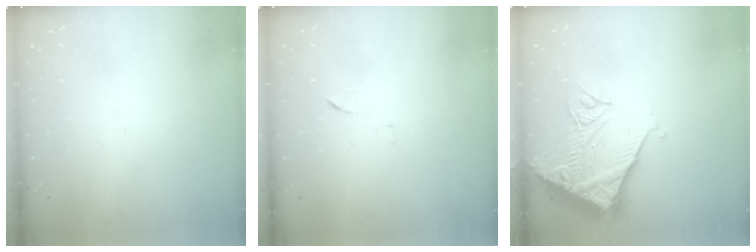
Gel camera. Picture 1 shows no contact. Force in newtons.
{"total": 5.8, "press": 5.7, "slide": 0.4}
{"total": 13.1, "press": 13.0, "slide": 1.7}